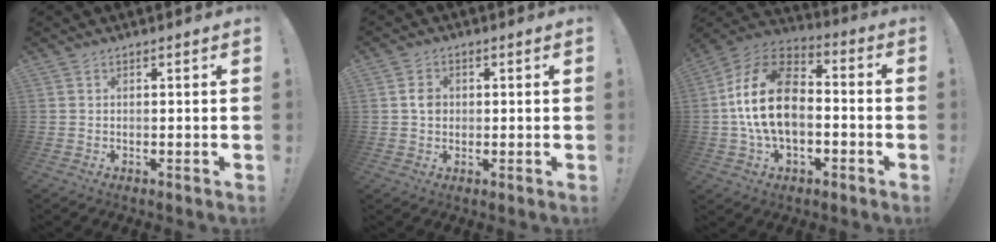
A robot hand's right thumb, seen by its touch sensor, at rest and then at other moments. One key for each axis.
{"total": 3.8, "fx": -0.1, "fy": 3.2, "fz": 2.0, "tx": -0.014, "ty": 0.001, "tz": -0.005}
{"total": 21.2, "fx": -0.1, "fy": 13.8, "fz": 16.0, "tx": -0.288, "ty": 0.031, "tz": 0.005}